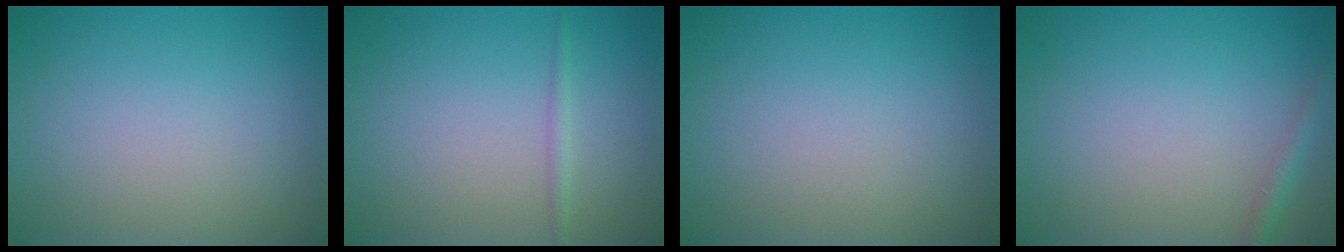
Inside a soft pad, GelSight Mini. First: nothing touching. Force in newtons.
{"total": 1.0, "press": 1.0, "slide": 0.0}
{"total": 0.0}
{"total": 1.4, "press": 1.4, "slide": 0.1}